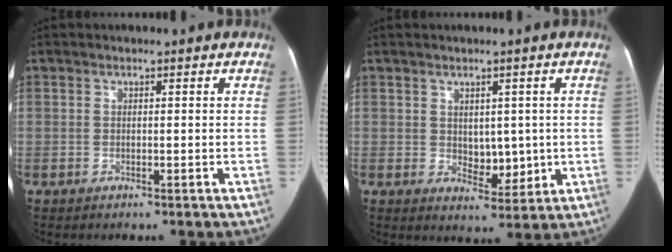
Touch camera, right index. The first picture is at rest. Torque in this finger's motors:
{"motor_torque": [0.10, 0.14, 0.05, 0.01]}